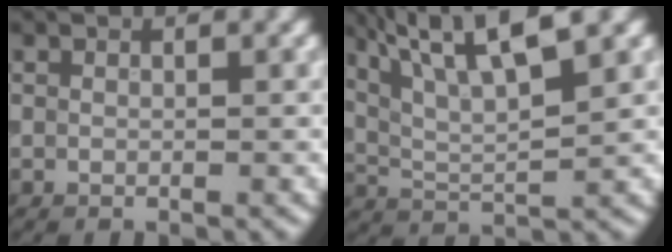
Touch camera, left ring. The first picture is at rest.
{"total": 7.5, "force": [4.1, 1.9, 6.0], "torque": [-0.107, 0.013, 0.075]}